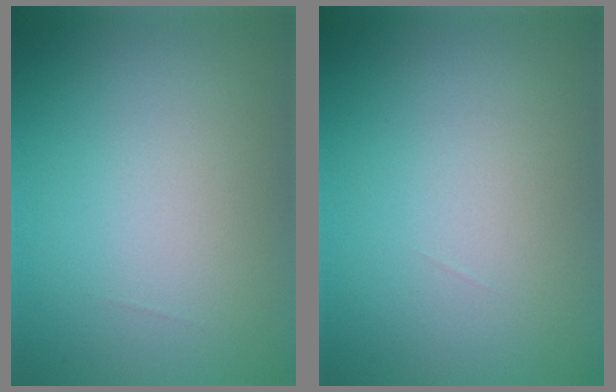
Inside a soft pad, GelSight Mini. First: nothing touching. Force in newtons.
{"total": 0.0}